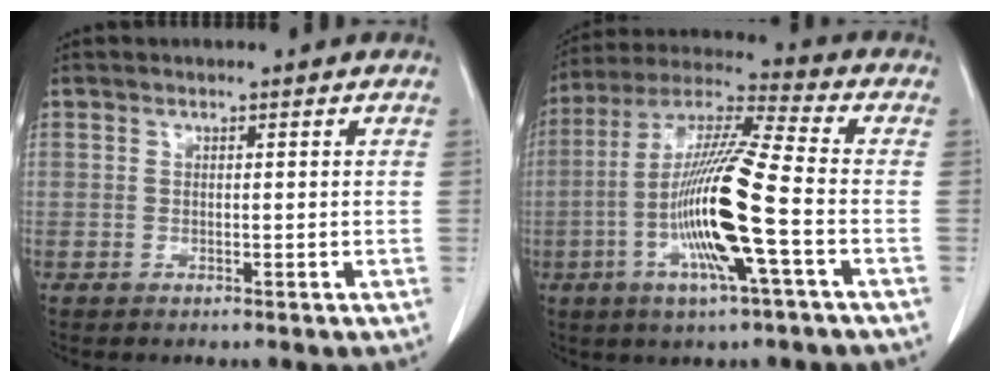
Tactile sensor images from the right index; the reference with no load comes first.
{"total": 15.8, "force": [-3.9, 0.1, 15.3], "torque": [-0.303, -0.005, -0.081]}